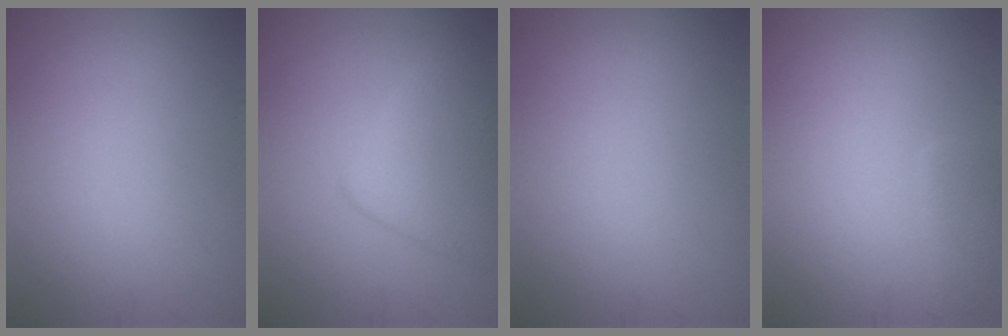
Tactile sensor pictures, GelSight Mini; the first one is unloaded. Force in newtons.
{"total": 5.3, "press": 5.3, "slide": 0.2}
{"total": 0.0}
{"total": 1.6, "press": 1.5, "slide": 0.2}